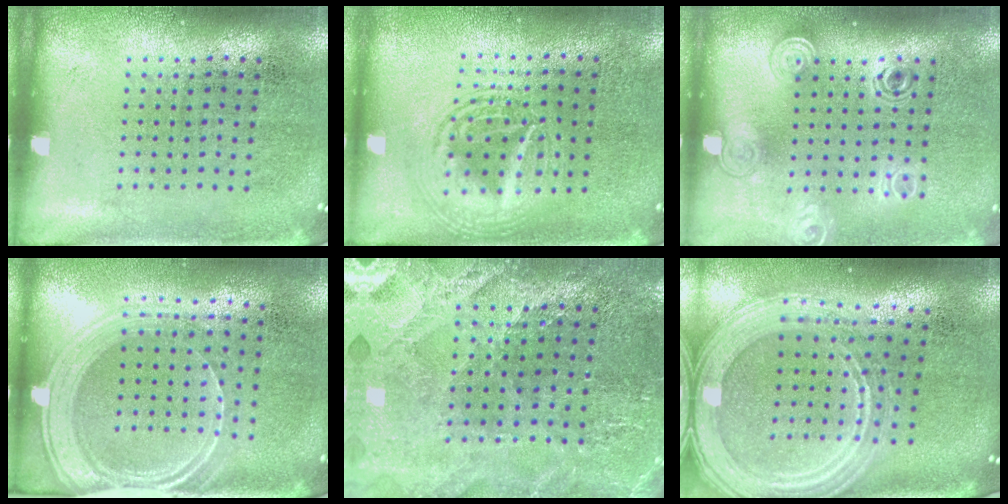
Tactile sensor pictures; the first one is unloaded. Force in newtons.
{"total": 2.6, "press": 2.6, "slide": 0.3}
{"total": 1.5, "press": 1.3, "slide": 0.9}
{"total": 1.9, "press": 1.7, "slide": 0.9}
{"total": 2.8, "press": 2.7, "slide": 0.3}
{"total": 2.8, "press": 2.3, "slide": 1.5}